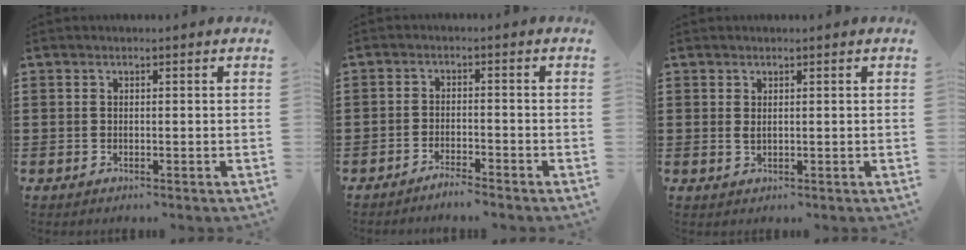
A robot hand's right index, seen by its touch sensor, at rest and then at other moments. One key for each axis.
{"total": 2.2, "fx": -2.2, "fy": -0.1, "fz": 0.3, "tx": -0.008, "ty": 0.004, "tz": -0.044}
{"total": 0.9, "fx": 0.4, "fy": 0.2, "fz": 0.7, "tx": -0.016, "ty": 0.002, "tz": 0.008}